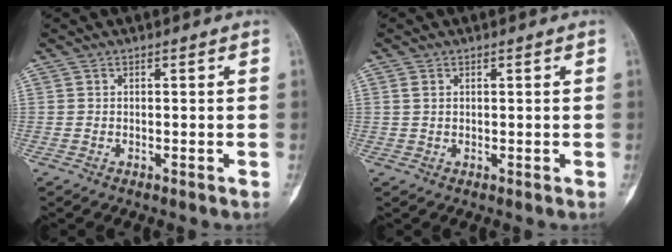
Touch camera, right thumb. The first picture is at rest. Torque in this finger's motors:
{"motor_torque": [-0.71, -0.14, 0.42, -0.01, 0.01]}